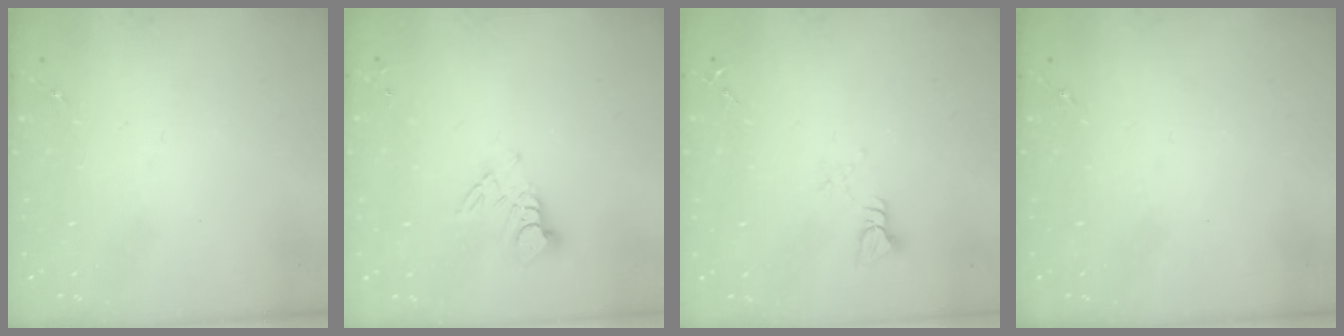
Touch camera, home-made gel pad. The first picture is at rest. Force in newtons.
{"total": 6.2, "press": 6.1, "slide": 0.4}
{"total": 3.9, "press": 3.9, "slide": 0.3}
{"total": 0.0}